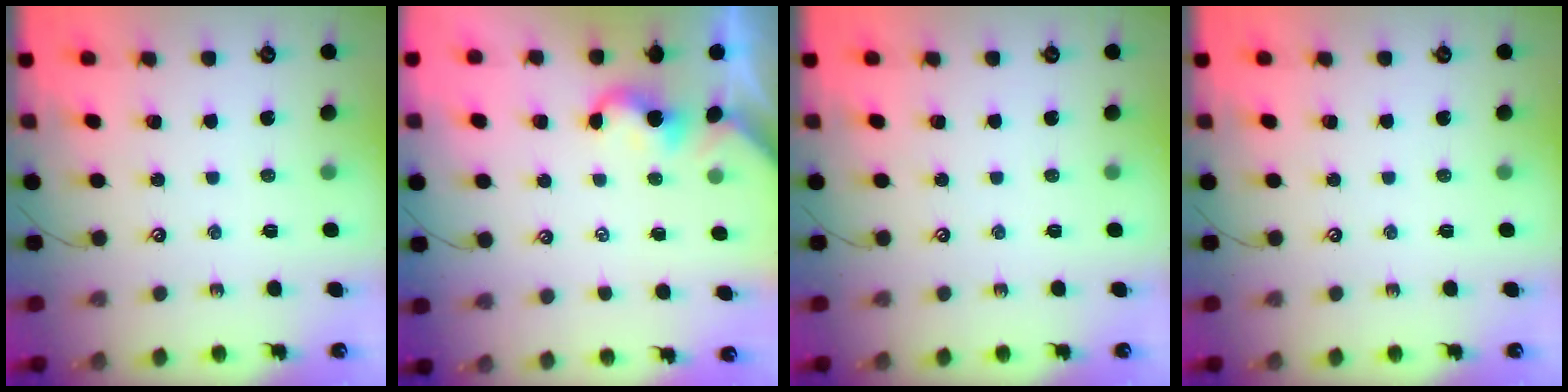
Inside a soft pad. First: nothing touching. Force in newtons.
{"total": 4.1, "press": 4.1, "slide": 0.1}
{"total": 0.0}
{"total": 0.0}